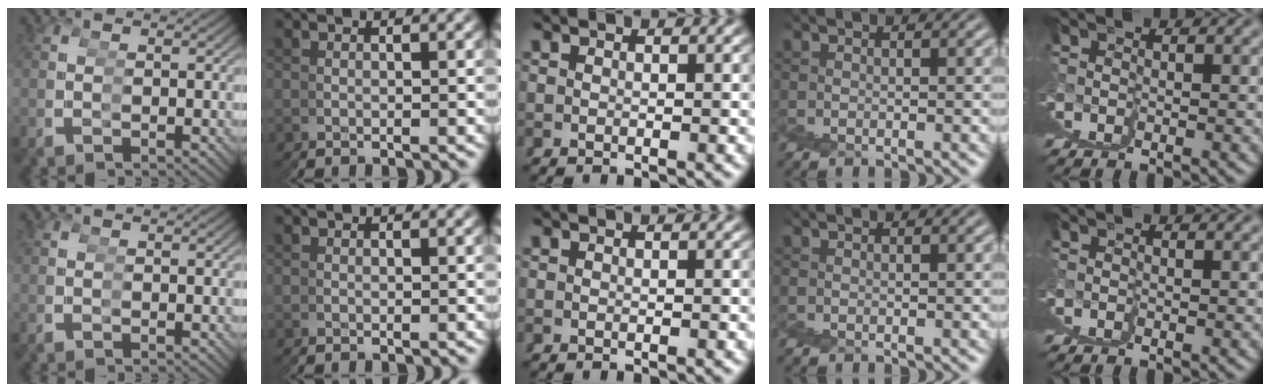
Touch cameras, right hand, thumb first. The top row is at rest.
{}